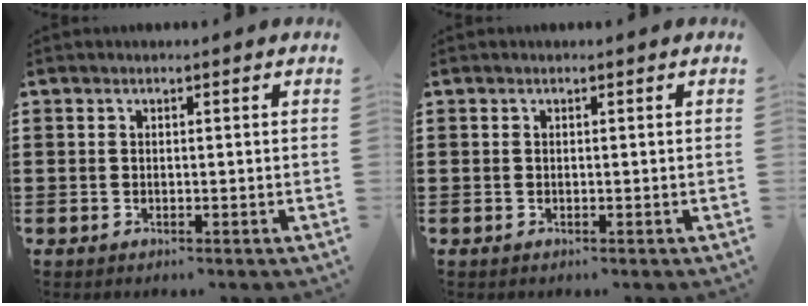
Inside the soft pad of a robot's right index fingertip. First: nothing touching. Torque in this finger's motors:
{"motor_torque": [0.25, 0.52, 0.00, 0.00]}